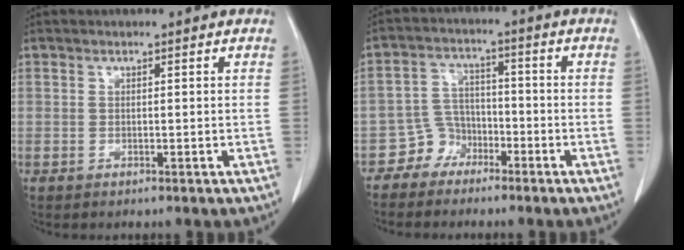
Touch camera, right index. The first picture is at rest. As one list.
[{"total": 4.8, "force": [-3.2, 3.5, 0.1], "torque": [0.004, 0.014, -0.060]}]